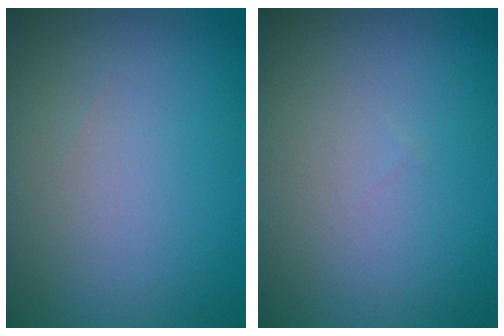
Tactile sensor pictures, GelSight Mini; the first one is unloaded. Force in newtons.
{"total": 0.0}